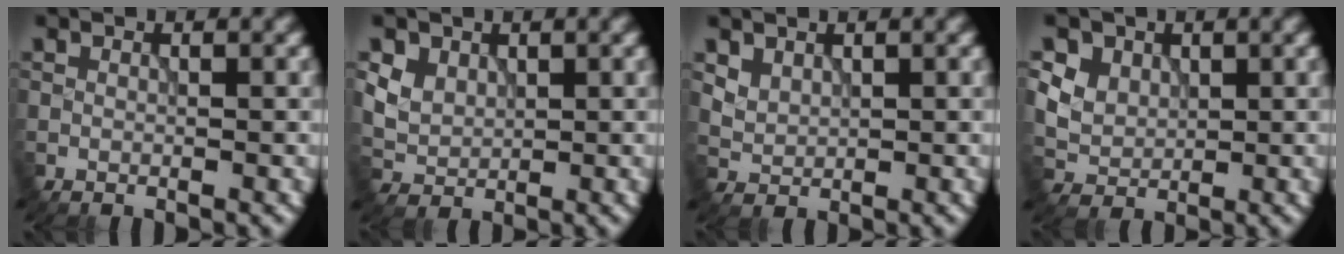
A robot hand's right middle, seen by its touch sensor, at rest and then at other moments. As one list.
[{"total": 3.3, "force": [1.7, 2.6, 1.4], "torque": [-0.041, -0.006, 0.045]}, {"total": 1.7, "force": [1.2, 1.1, 0.5], "torque": [-0.013, -0.003, 0.029]}, {"total": 5.9, "force": [2.8, 4.5, 2.5], "torque": [-0.059, 0.009, 0.045]}]